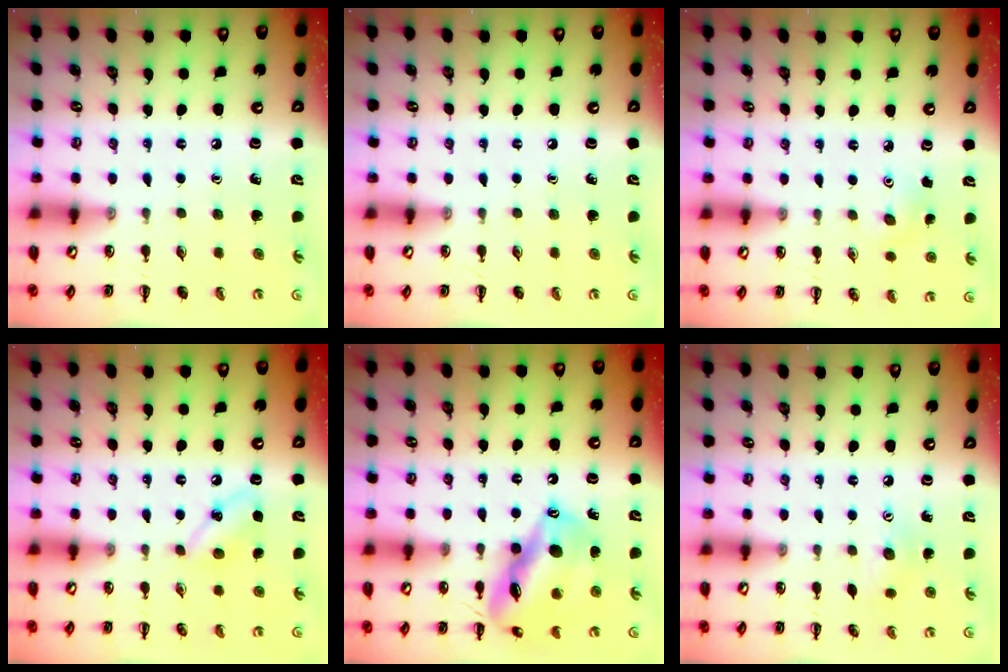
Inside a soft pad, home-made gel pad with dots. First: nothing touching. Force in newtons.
{"total": 0.0}
{"total": 3.9, "press": 3.7, "slide": 1.1}
{"total": 5.6, "press": 5.4, "slide": 1.6}
{"total": 16.7, "press": 16.6, "slide": 2.0}
{"total": 5.8, "press": 5.7, "slide": 1.3}